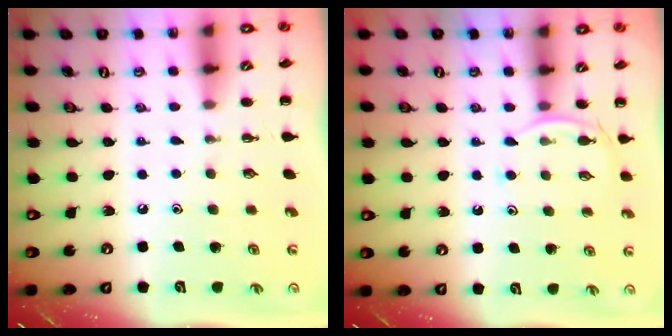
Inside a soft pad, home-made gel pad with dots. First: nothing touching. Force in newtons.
{"total": 5.2, "press": 5.0, "slide": 1.4}